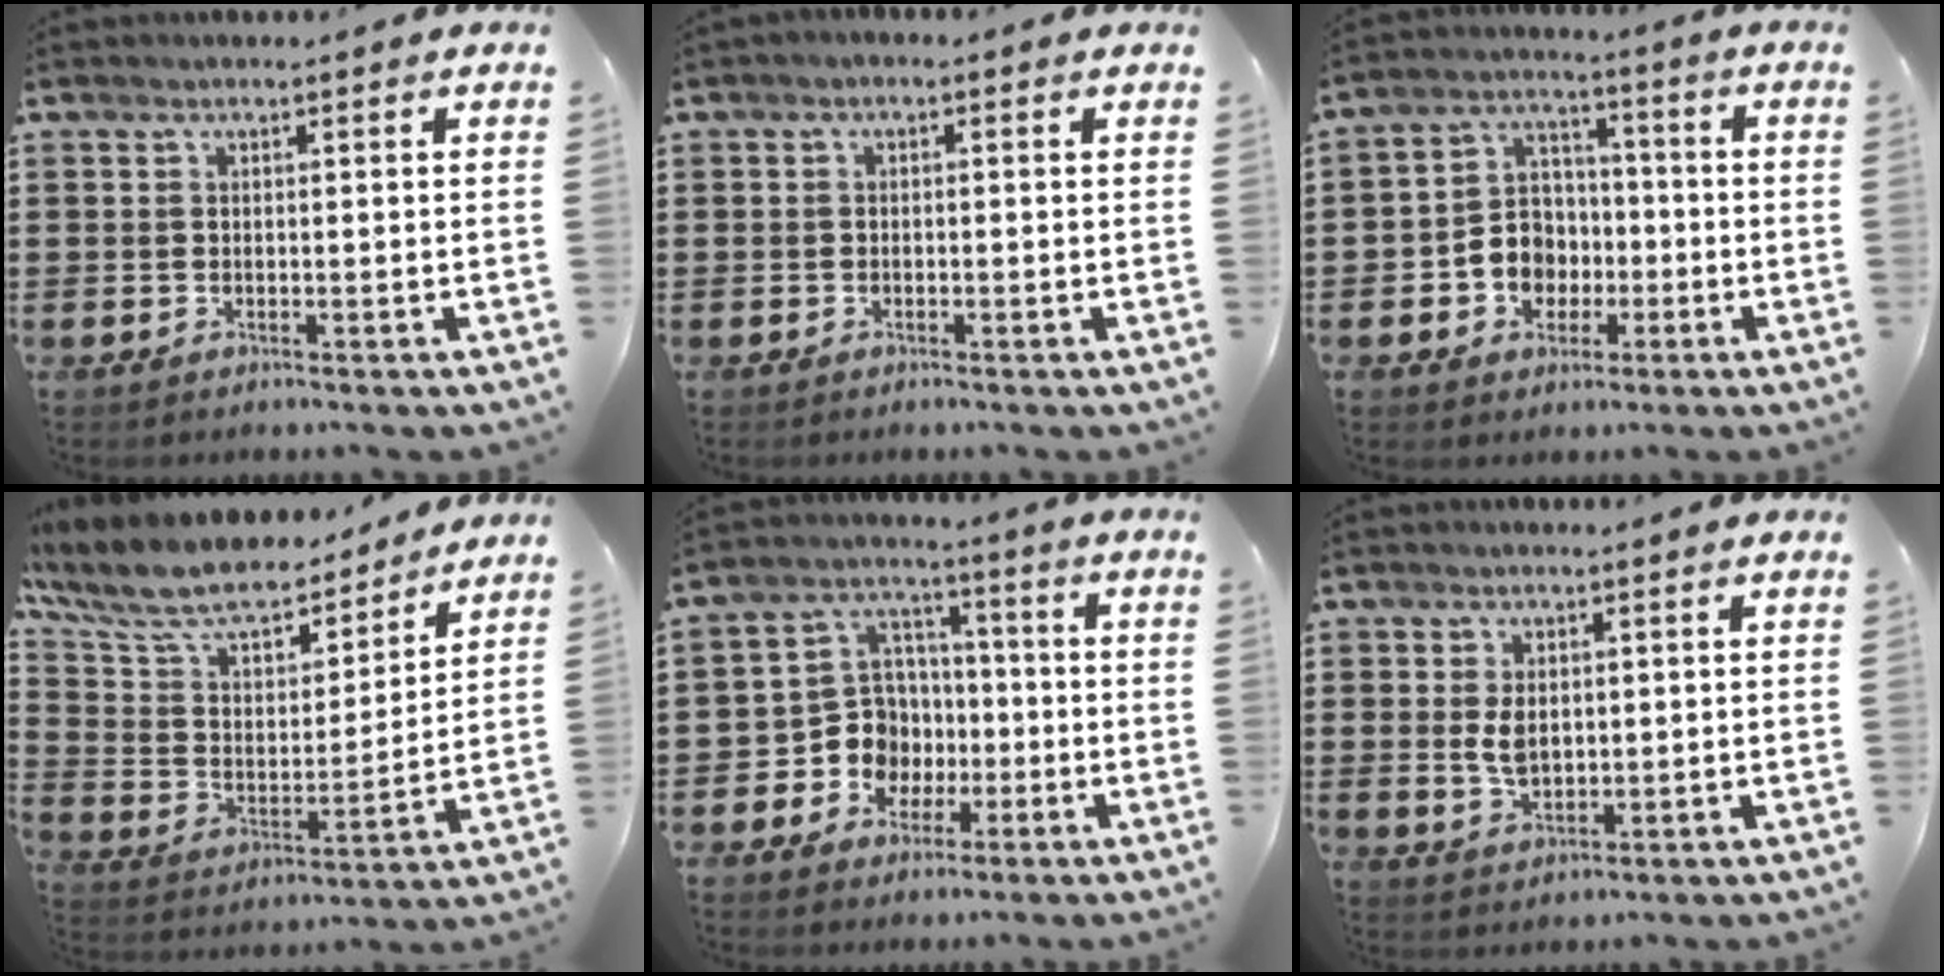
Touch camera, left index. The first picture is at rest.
{"total": 0.7, "force": [-0.5, 0.3, 0.3], "torque": [-0.008, -0.003, -0.010]}
{"total": 6.6, "force": [-2.1, 5.9, 2.2], "torque": [-0.062, 0.021, -0.039]}
{"total": 9.9, "force": [8.5, 2.8, 4.2], "torque": [-0.124, -0.055, 0.146]}
{"total": 8.9, "force": [-2.0, 8.2, 2.8], "torque": [-0.101, 0.011, -0.036]}
{"total": 3.9, "force": [0.5, 2.4, 3.0], "torque": [-0.070, 0.004, 0.006]}